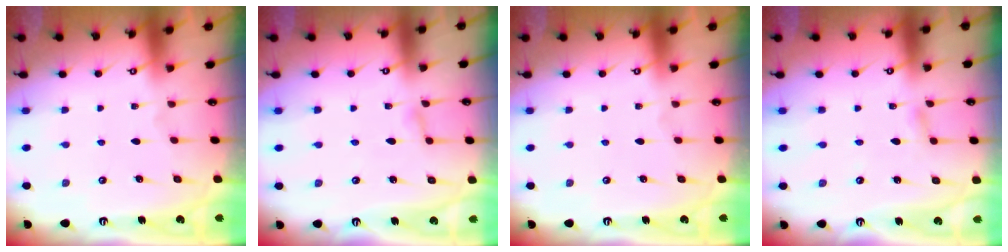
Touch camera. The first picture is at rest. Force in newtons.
{"total": 2.8, "press": 2.8, "slide": 0.3}
{"total": 0.0}
{"total": 2.8, "press": 2.8, "slide": 0.3}